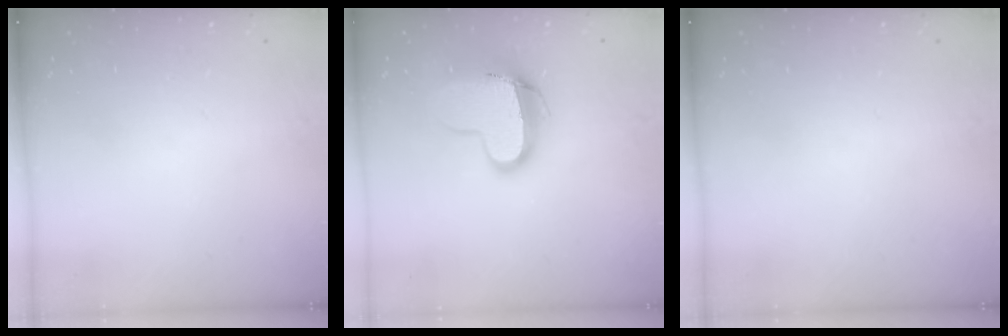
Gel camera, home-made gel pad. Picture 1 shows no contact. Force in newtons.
{"total": 12.1, "press": 12.0, "slide": 0.9}
{"total": 0.0}